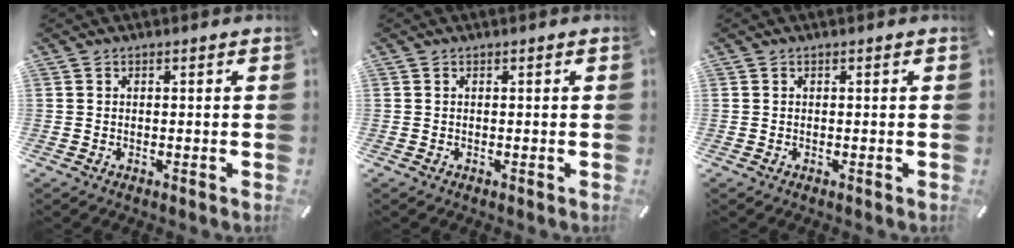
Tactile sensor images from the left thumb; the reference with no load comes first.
{"total": 0.0}
{"total": 0.0}